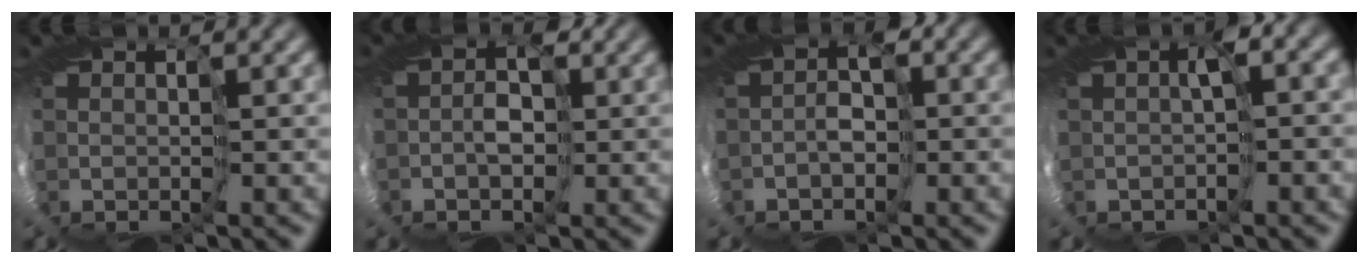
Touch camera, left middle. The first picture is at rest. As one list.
[{"total": 2.1, "force": [-0.6, 1.6, 1.2], "torque": [-0.023, 0.000, -0.006]}, {"total": 2.9, "force": [-0.8, 2.1, 1.9], "torque": [-0.035, 0.001, -0.007]}, {"total": 2.4, "force": [-0.1, 0.9, 2.2], "torque": [-0.036, 0.000, 0.003]}]